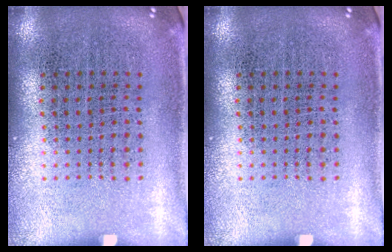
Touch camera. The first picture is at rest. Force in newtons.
{"total": 0.0}